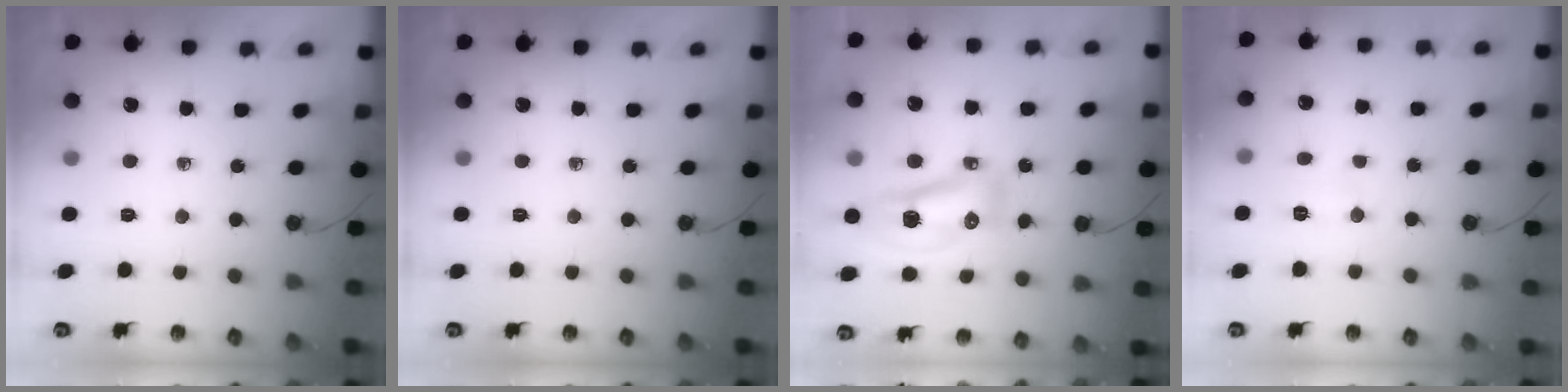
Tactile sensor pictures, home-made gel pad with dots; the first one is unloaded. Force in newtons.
{"total": 0.0}
{"total": 10.6, "press": 10.5, "slide": 1.4}
{"total": 9.2, "press": 6.0, "slide": 6.9}